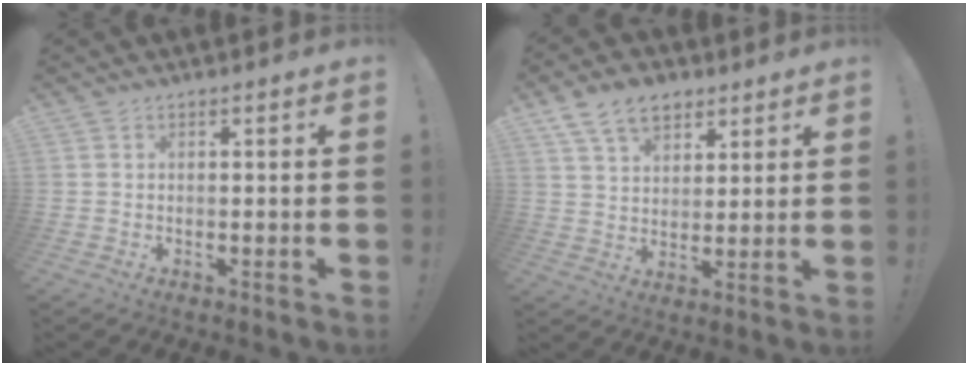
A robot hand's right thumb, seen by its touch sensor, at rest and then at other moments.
{"total": 11.1, "force": [6.7, 7.1, 5.3], "torque": [-0.088, -0.023, 0.129]}